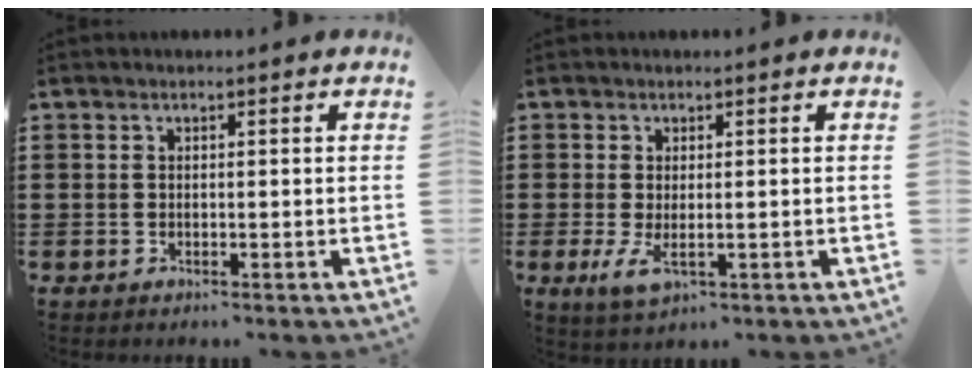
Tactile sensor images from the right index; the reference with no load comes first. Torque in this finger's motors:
{"motor_torque": [0.66, -0.18, 0.16, 0.07]}